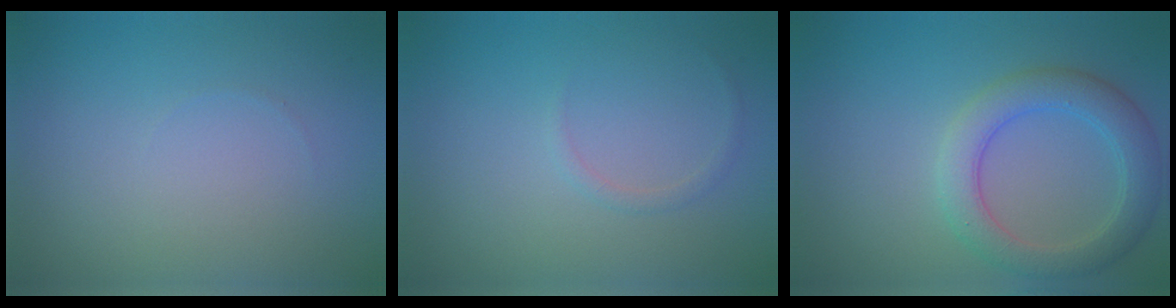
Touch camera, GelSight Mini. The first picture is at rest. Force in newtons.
{"total": 0.7, "press": 0.7, "slide": 0.1}
{"total": 4.4, "press": 4.4, "slide": 0.1}